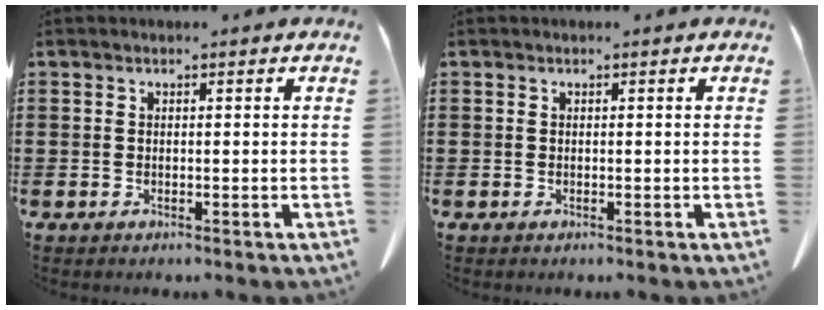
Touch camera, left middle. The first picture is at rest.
{"total": 0.0}